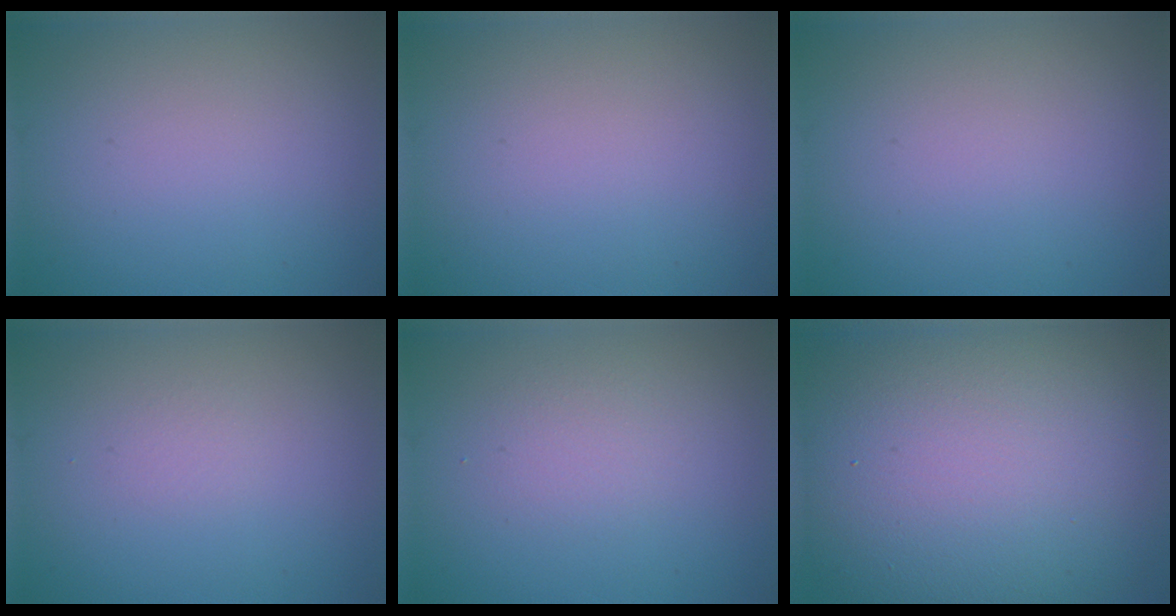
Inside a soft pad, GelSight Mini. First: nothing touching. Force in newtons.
{"total": 0.0}
{"total": 0.0}
{"total": 0.5, "press": 0.5, "slide": 0.1}
{"total": 1.5, "press": 1.5, "slide": 0.0}
{"total": 17.1, "press": 17.0, "slide": 1.4}